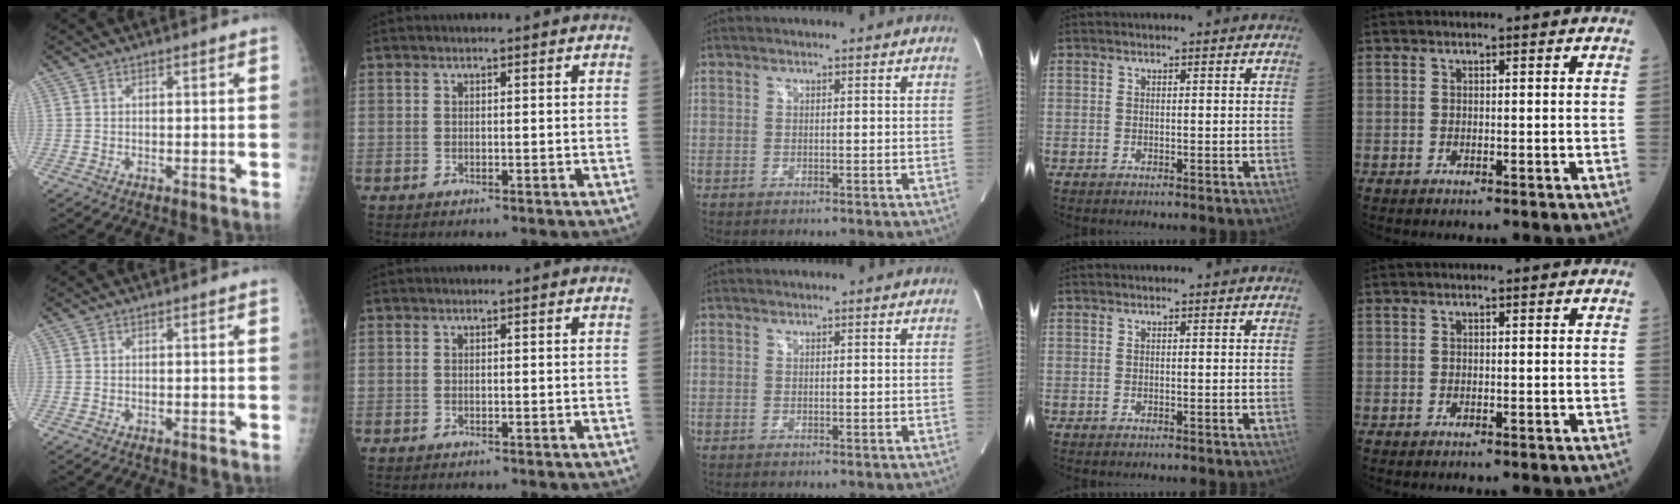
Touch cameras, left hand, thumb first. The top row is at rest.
{}